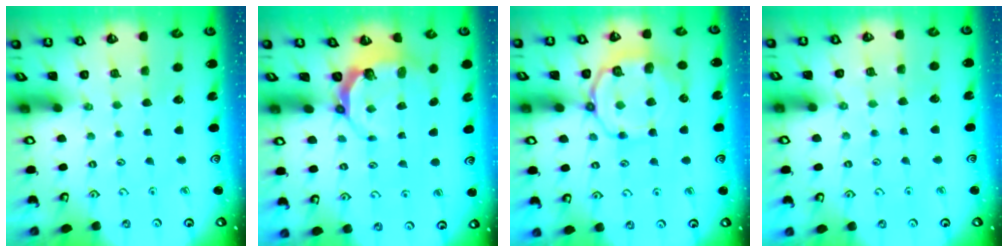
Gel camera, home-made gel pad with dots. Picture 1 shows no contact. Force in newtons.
{"total": 5.7, "press": 4.6, "slide": 3.3}
{"total": 11.7, "press": 11.7, "slide": 1.1}
{"total": 3.9, "press": 3.8, "slide": 0.6}